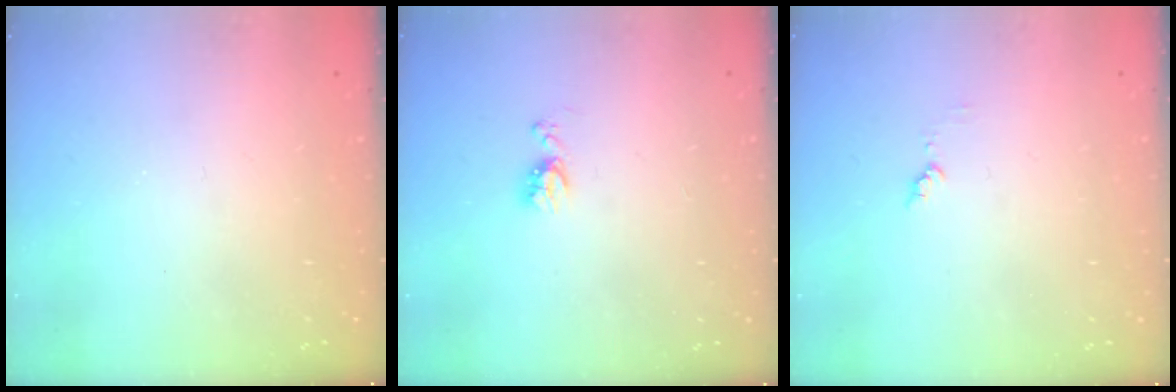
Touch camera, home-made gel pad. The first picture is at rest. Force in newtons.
{"total": 5.9, "press": 5.8, "slide": 0.7}
{"total": 5.2, "press": 5.2, "slide": 0.5}